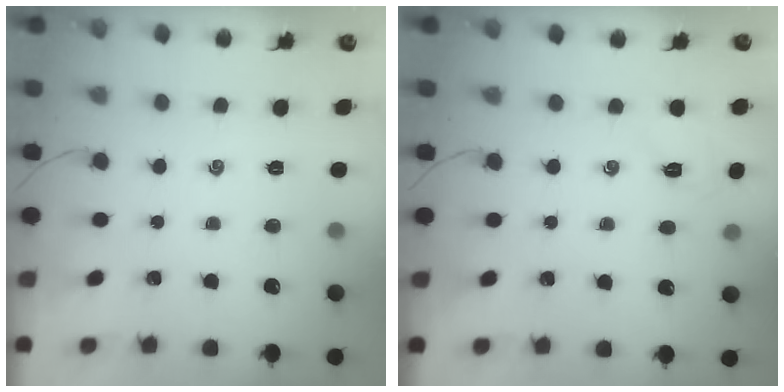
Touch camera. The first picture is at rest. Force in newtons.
{"total": 3.6, "press": 3.5, "slide": 1.0}